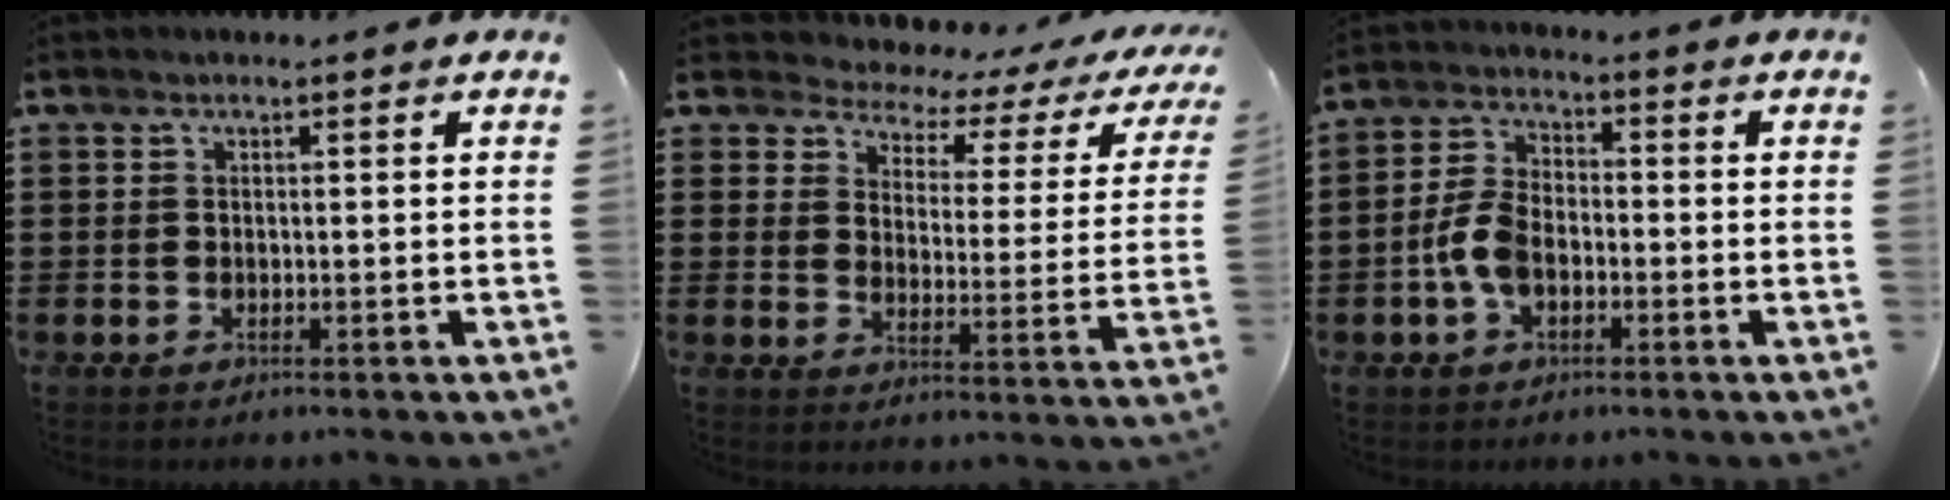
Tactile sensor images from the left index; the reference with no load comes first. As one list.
[{"total": 3.5, "force": [3.0, 1.5, 0.8], "torque": [-0.033, -0.027, 0.042]}, {"total": 6.2, "force": [-1.8, 3.7, 4.7], "torque": [-0.122, -0.001, -0.042]}]